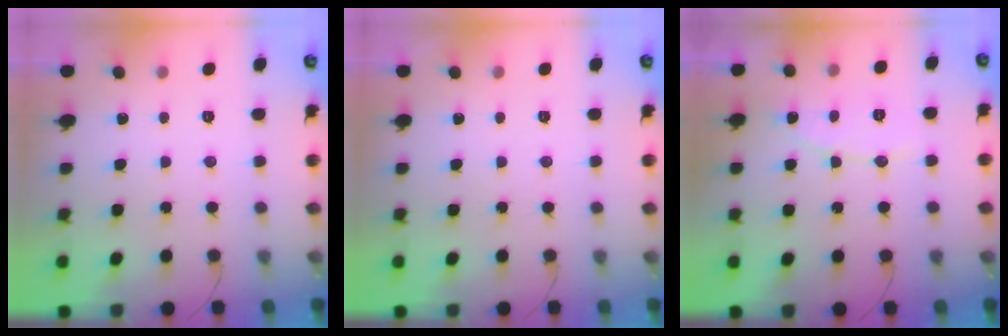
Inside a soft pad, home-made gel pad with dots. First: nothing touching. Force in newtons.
{"total": 0.0}
{"total": 6.8, "press": 6.8, "slide": 0.5}